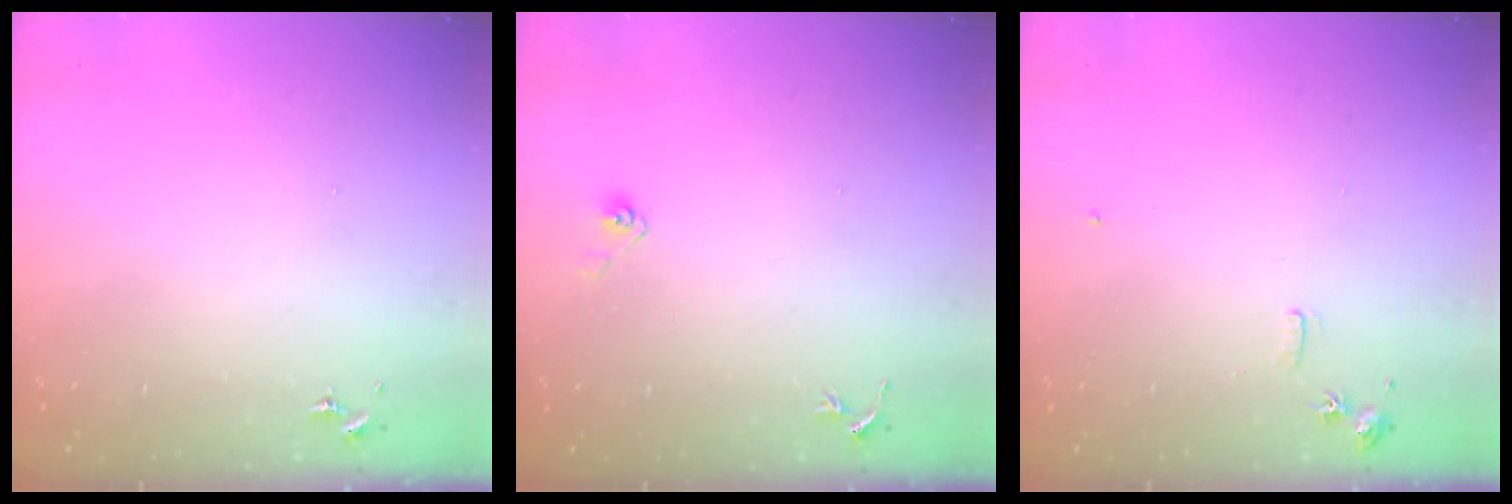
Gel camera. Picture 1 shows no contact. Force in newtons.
{"total": 3.6, "press": 2.9, "slide": 2.1}
{"total": 6.2, "press": 6.2, "slide": 0.8}